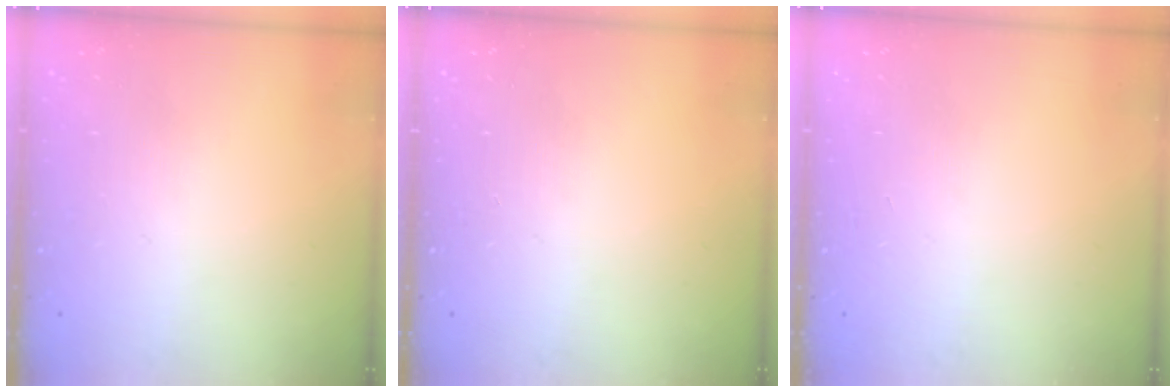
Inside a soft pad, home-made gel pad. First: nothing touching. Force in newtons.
{"total": 0.0}
{"total": 0.0}